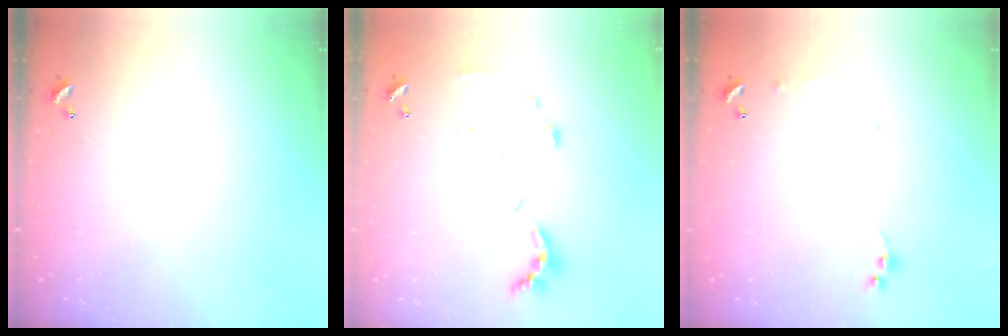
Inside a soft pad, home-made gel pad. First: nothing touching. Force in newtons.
{"total": 1.2, "press": 0.4, "slide": 1.1}
{"total": 6.6, "press": 6.6, "slide": 0.6}